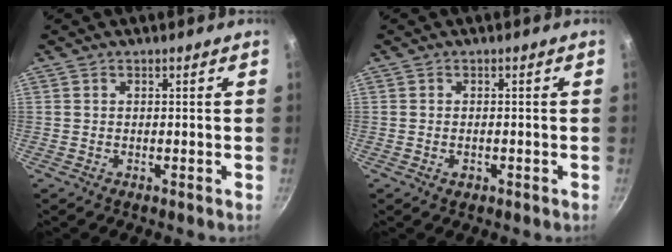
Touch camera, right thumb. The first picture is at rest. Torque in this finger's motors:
{"motor_torque": [-0.40, 0.06, -0.45, 0.02, -0.05]}